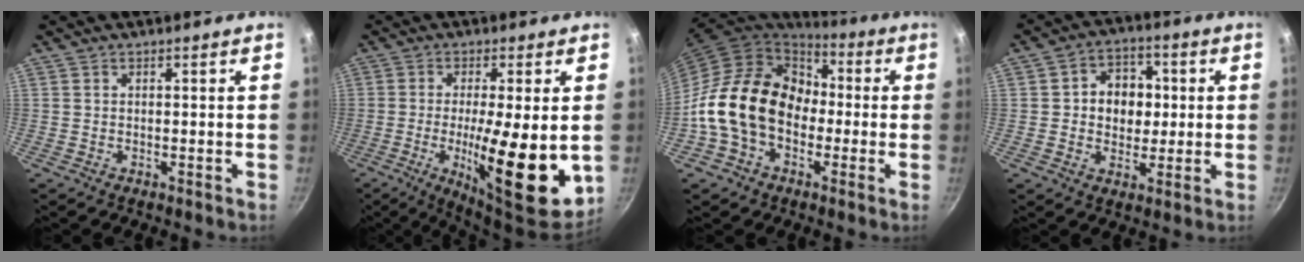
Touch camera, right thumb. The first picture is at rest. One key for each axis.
{"total": 17.4, "fx": -2.3, "fy": 4.5, "fz": 16.7, "tx": -0.249, "ty": -0.012, "tz": -0.030}
{"total": 18.4, "fx": -2.0, "fy": 14.0, "fz": 11.9, "tx": -0.175, "ty": 0.049, "tz": -0.044}
{"total": 9.6, "fx": 1.0, "fy": 7.8, "fz": 5.6, "tx": -0.044, "ty": 0.005, "tz": 0.008}